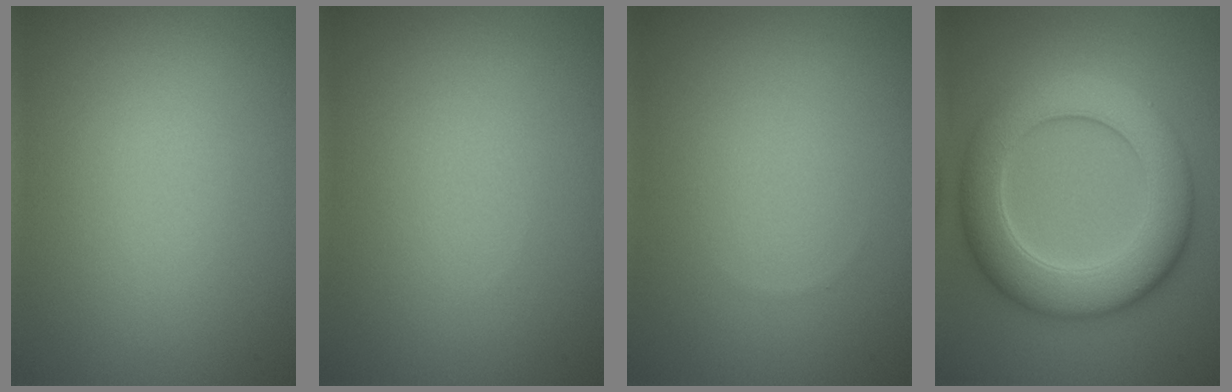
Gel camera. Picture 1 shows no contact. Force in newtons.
{"total": 0.0}
{"total": 0.0}
{"total": 8.8, "press": 8.8, "slide": 0.2}